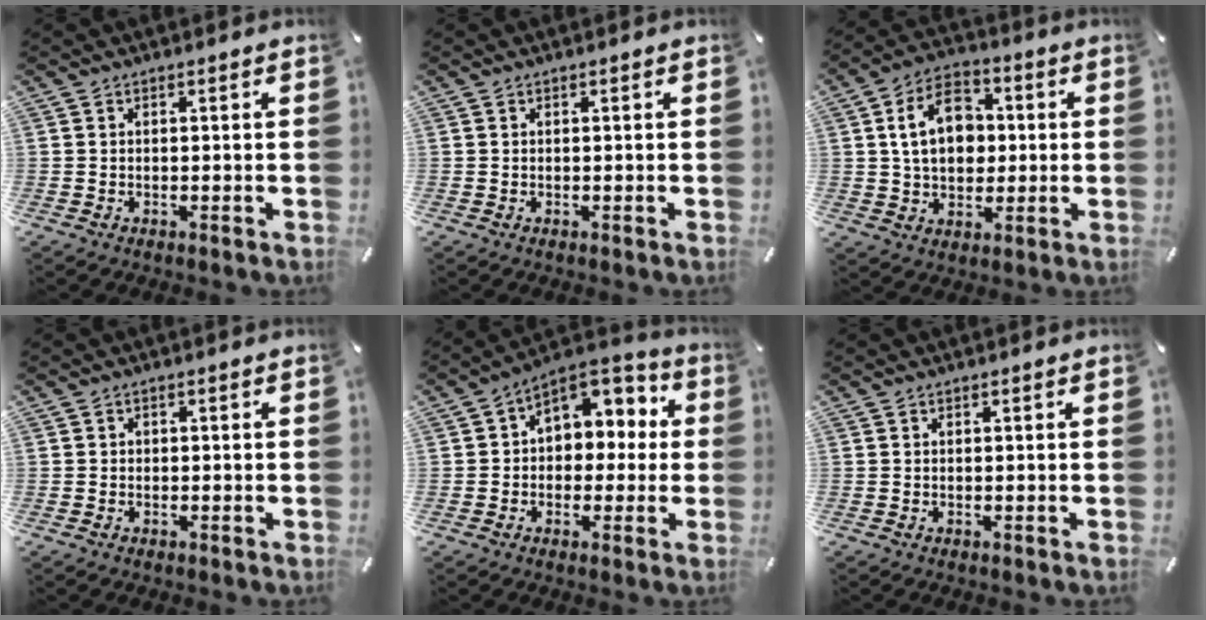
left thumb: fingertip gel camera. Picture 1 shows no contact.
{"total": 0.0}
{"total": 12.6, "force": [1.5, 9.6, 8.1], "torque": [-0.143, 0.008, 0.022]}
{"total": 1.0, "force": [-0.4, 0.9, 0.2], "torque": [-0.003, 0.005, -0.011]}
{"total": 8.1, "force": [1.7, 7.1, 3.5], "torque": [-0.048, -0.006, 0.030]}
{"total": 0.0}